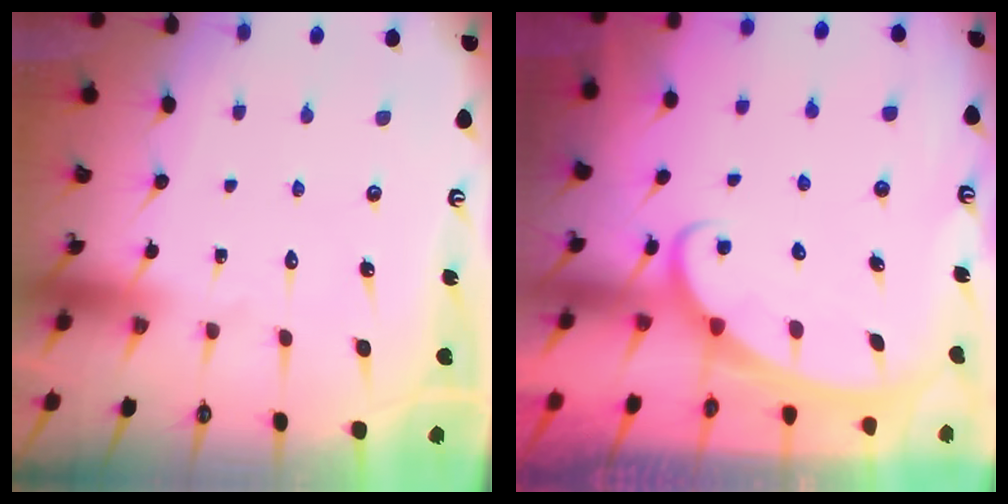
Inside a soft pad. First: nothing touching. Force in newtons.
{"total": 2.5, "press": 2.4, "slide": 0.4}